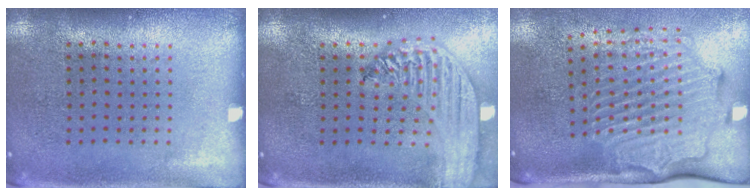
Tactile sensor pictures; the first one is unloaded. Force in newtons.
{"total": 2.7, "press": 2.2, "slide": 1.5}
{"total": 2.8, "press": 2.2, "slide": 1.8}